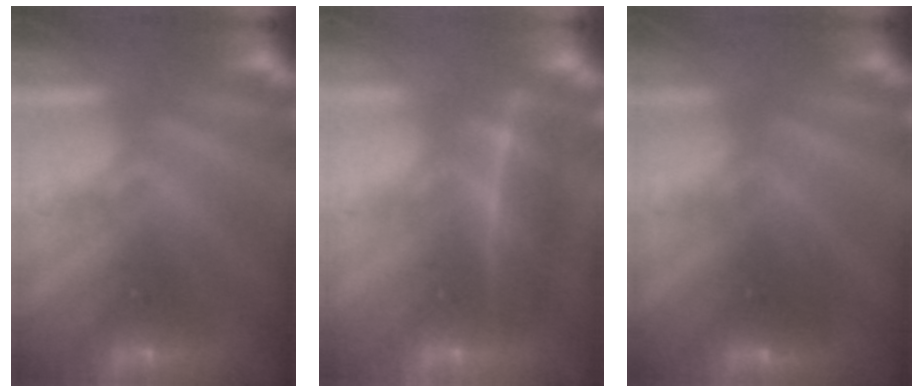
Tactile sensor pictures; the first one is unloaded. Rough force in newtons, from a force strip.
{"total": 2.0}
{"total": 2.7}